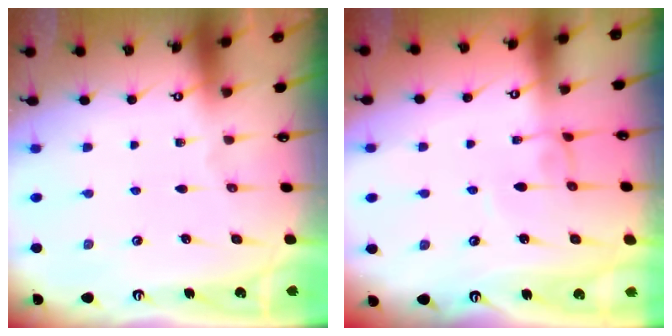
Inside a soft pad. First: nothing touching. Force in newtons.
{"total": 2.9, "press": 2.9, "slide": 0.2}